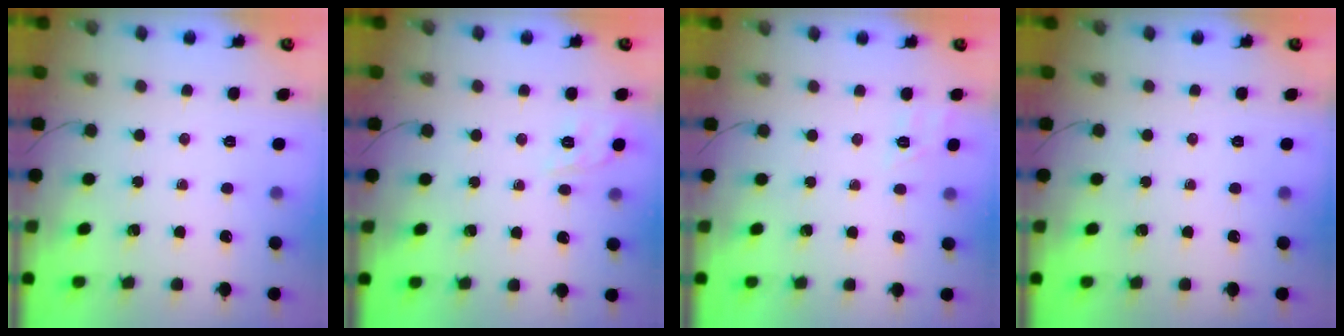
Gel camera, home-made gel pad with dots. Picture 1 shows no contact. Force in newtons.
{"total": 2.3, "press": 2.0, "slide": 1.3}
{"total": 9.2, "press": 9.0, "slide": 2.0}
{"total": 0.0}